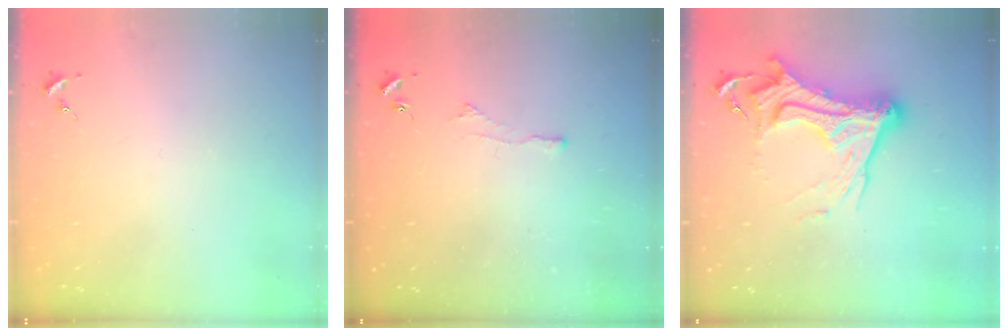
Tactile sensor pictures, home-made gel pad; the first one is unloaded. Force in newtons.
{"total": 2.8, "press": 2.7, "slide": 0.5}
{"total": 19.9, "press": 19.8, "slide": 1.9}